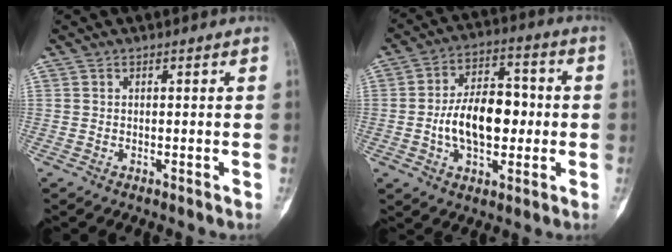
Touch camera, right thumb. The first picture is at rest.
{"total": 13.9, "force": [-1.1, 8.3, 11.1], "torque": [-0.163, 0.028, -0.019]}